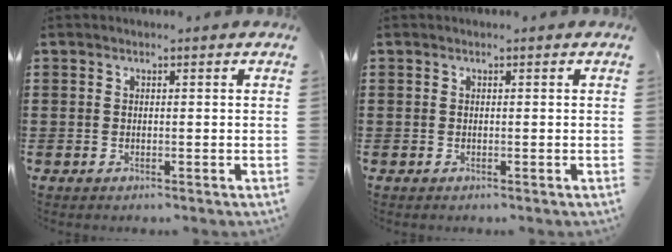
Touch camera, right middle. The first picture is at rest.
{"total": 0.0}